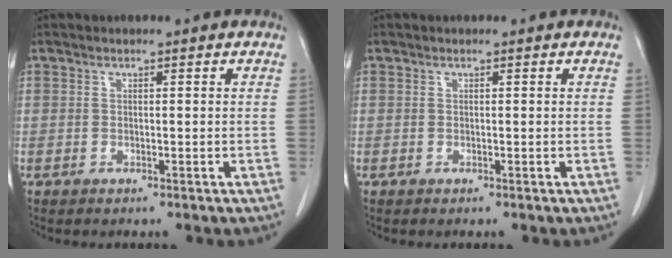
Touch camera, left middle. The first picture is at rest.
{"total": 0.0}